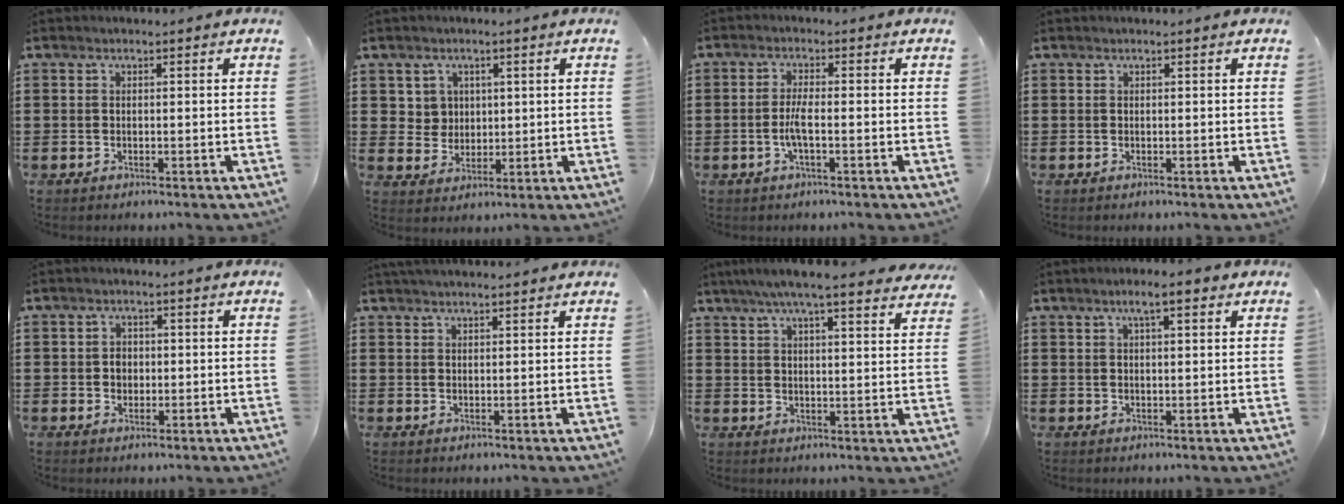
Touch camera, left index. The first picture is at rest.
{"total": 3.5, "force": [1.4, 3.2, 0.6], "torque": [-0.031, 0.011, 0.025]}
{"total": 3.2, "force": [-0.9, 0.5, 3.0], "torque": [-0.070, -0.004, -0.023]}
{"total": 0.0}
{"total": 1.8, "force": [0.1, 1.6, 0.9], "torque": [-0.022, 0.008, 0.000]}
{"total": 2.0, "force": [1.9, 0.1, 0.5], "torque": [-0.014, 0.001, 0.037]}
{"total": 6.3, "force": [5.5, 0.2, 3.2], "torque": [-0.078, -0.018, 0.096]}
{"total": 4.2, "force": [2.5, 0.8, 3.3], "torque": [-0.069, 0.007, 0.041]}